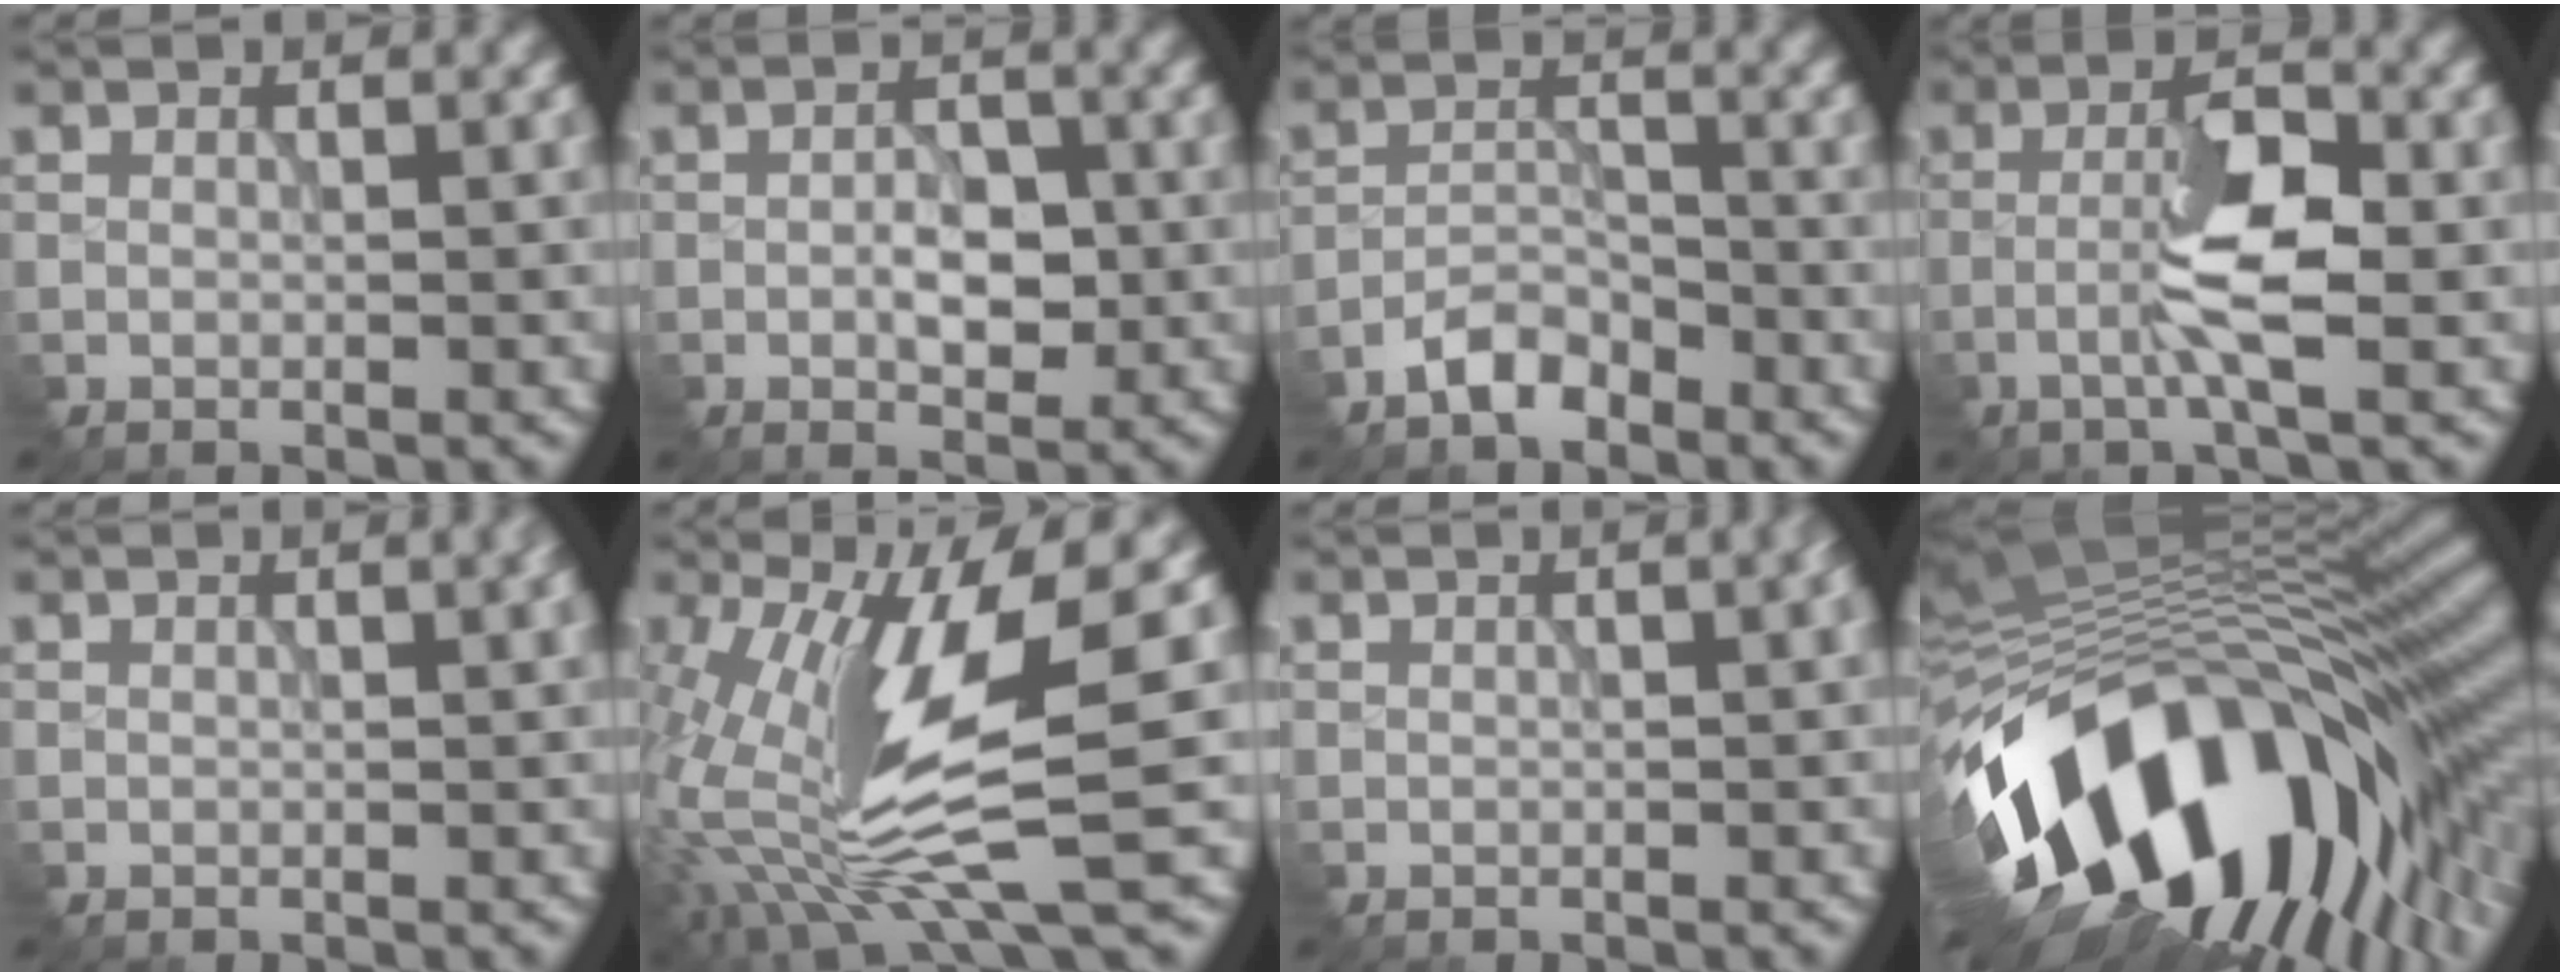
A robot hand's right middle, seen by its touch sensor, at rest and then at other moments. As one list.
[{"total": 3.4, "force": [-0.6, 1.9, 2.7], "torque": [-0.047, 0.000, -0.009]}, {"total": 2.9, "force": [-2.5, 1.1, 1.0], "torque": [-0.017, 0.010, -0.052]}, {"total": 4.8, "force": [-1.6, 0.9, 4.5], "torque": [-0.088, 0.012, -0.036]}, {"total": 2.0, "force": [0.5, 0.8, 1.7], "torque": [-0.012, 0.006, 0.005]}, {"total": 11.7, "force": [-0.6, 3.0, 11.3], "torque": [-0.238, -0.022, 0.003]}, {"total": 3.7, "force": [0.3, 1.8, 3.2], "torque": [-0.014, 0.009, 0.001]}, {"total": 17.4, "force": [-6.2, 9.1, 13.5], "torque": [-0.221, -0.023, -0.089]}]